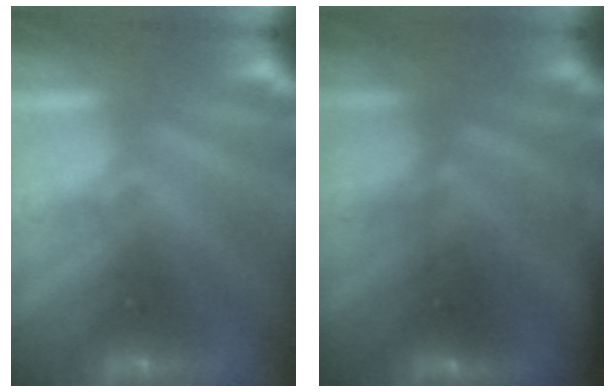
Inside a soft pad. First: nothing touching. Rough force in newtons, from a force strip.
{"total": 5.6}